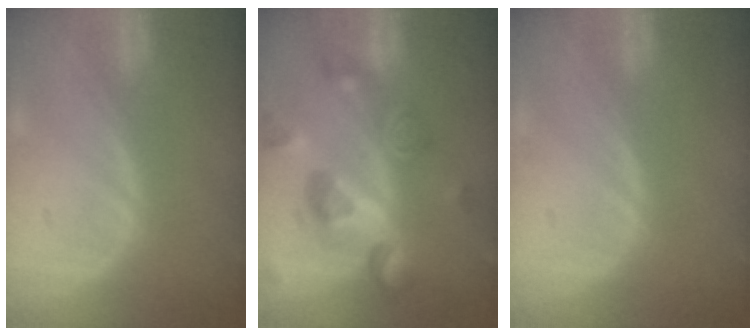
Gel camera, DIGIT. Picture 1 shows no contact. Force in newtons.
{"total": 10.3, "press": 9.3, "slide": 4.6}
{"total": 0.0}